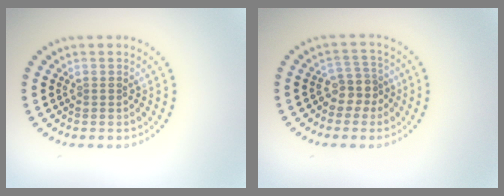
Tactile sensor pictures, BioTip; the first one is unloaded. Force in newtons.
{"total": 2.6, "press": 2.2, "slide": 1.5}